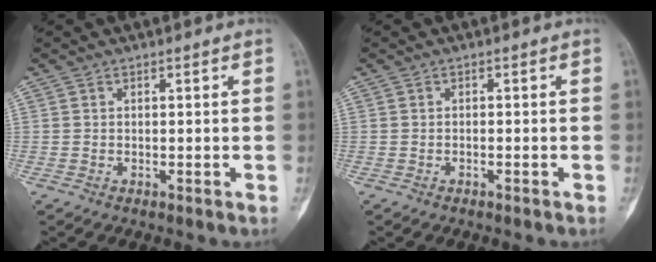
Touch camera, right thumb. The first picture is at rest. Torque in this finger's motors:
{"motor_torque": [-0.25, 0.01, -0.27, 0.13, 0.04]}